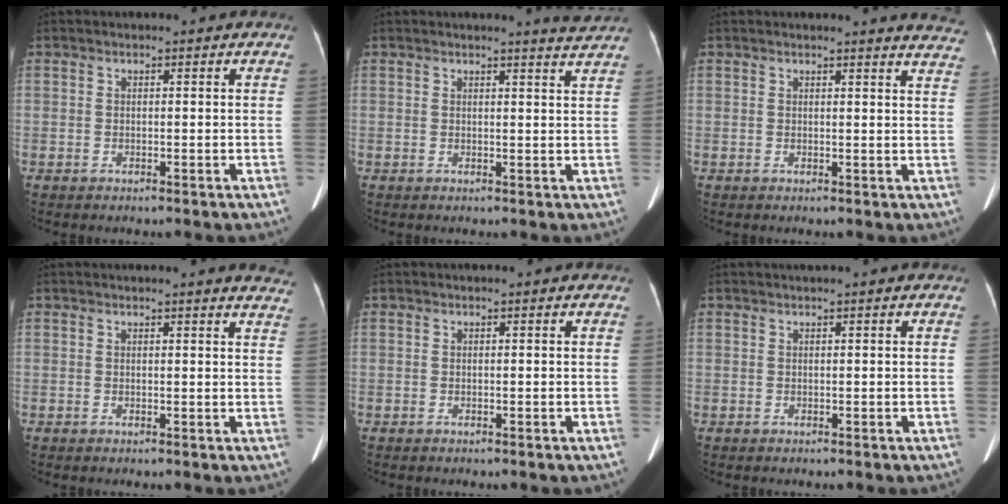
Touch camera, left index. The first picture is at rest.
{"total": 3.1, "force": [2.9, -0.8, 0.6], "torque": [-0.012, -0.016, 0.022]}
{"total": 7.8, "force": [7.7, 0.3, 1.2], "torque": [0.006, -0.051, 0.049]}
{"total": 7.1, "force": [6.7, 0.4, 2.0], "torque": [-0.010, -0.026, 0.044]}
{"total": 0.0}
{"total": 0.5, "force": [0.4, -0.1, 0.3], "torque": [-0.007, 0.005, 0.011]}